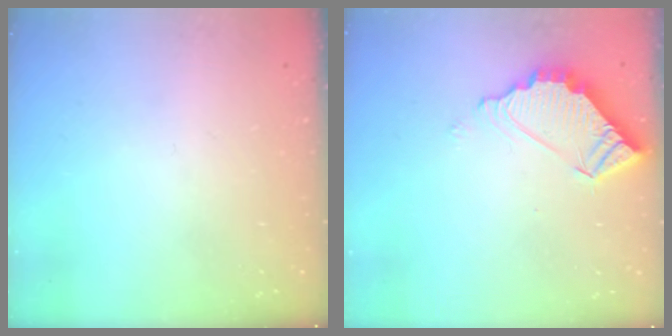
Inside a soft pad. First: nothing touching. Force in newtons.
{"total": 7.2, "press": 7.2, "slide": 0.2}